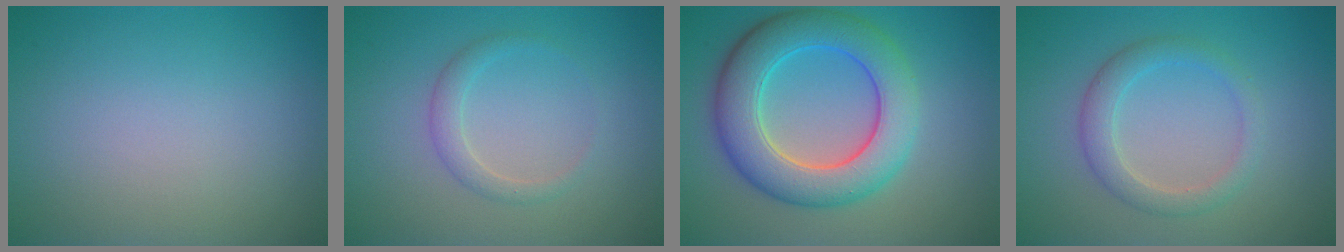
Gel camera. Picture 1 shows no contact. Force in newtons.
{"total": 1.7, "press": 1.7, "slide": 0.0}
{"total": 8.0, "press": 8.0, "slide": 0.3}
{"total": 2.8, "press": 2.8, "slide": 0.3}